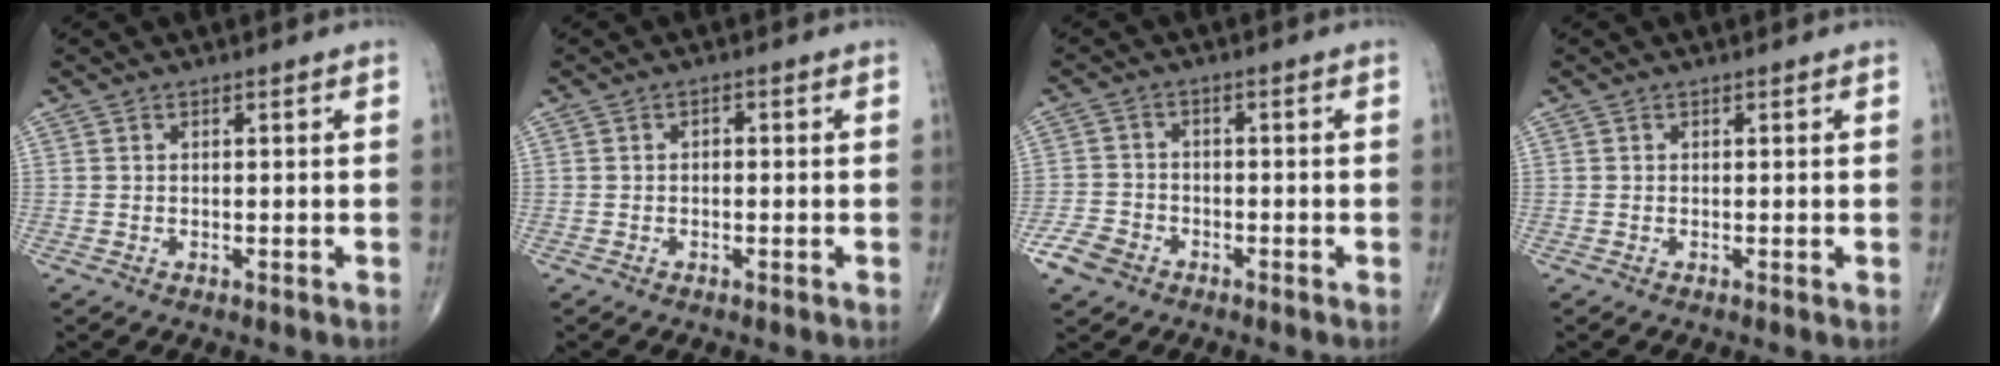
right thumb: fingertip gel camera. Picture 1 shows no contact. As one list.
[{"total": 1.0, "force": [-0.1, 0.7, 0.7], "torque": [-0.005, 0.005, -0.005]}, {"total": 5.2, "force": [-3.1, 3.6, 2.0], "torque": [-0.036, 0.010, -0.062]}, {"total": 0.0}]